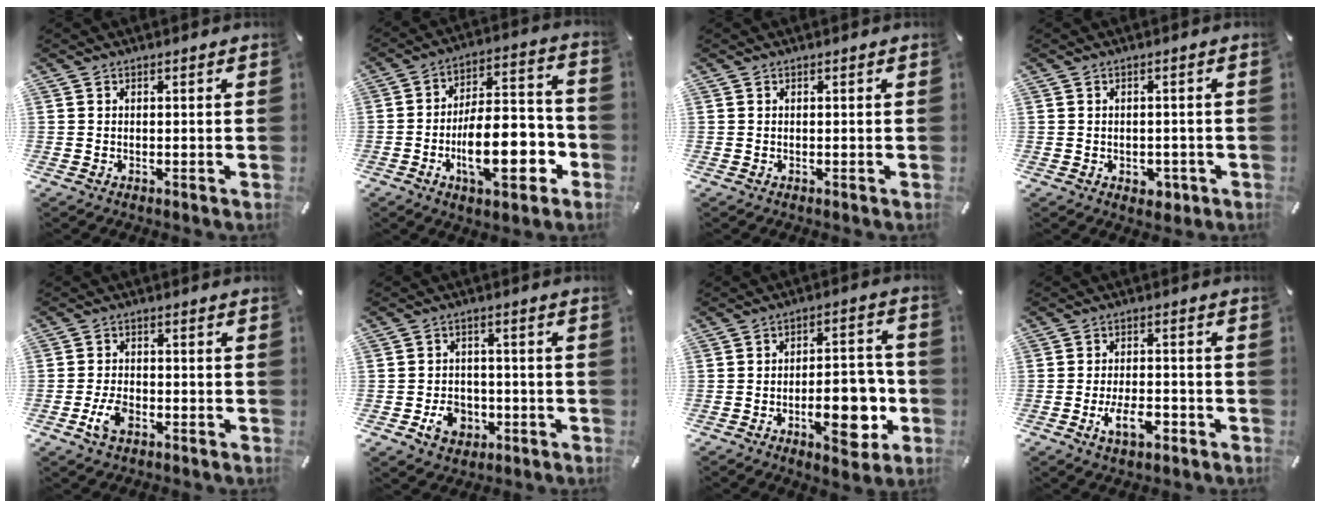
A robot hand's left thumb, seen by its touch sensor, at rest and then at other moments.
{"total": 18.1, "force": [-6.2, 8.5, 14.7], "torque": [-0.224, 0.016, -0.100]}
{"total": 0.0}
{"total": 2.9, "force": [-1.1, 2.3, 1.5], "torque": [-0.015, 0.002, -0.021]}
{"total": 5.5, "force": [-2.3, 3.3, 3.7], "torque": [-0.085, 0.005, -0.044]}
{"total": 6.9, "force": [-2.1, 5.9, 2.8], "torque": [-0.044, 0.010, -0.036]}
{"total": 14.2, "force": [-4.5, 6.9, 11.6], "torque": [-0.154, 0.012, -0.070]}
{"total": 8.0, "force": [-3.5, 4.2, 5.8], "torque": [-0.106, 0.014, -0.060]}